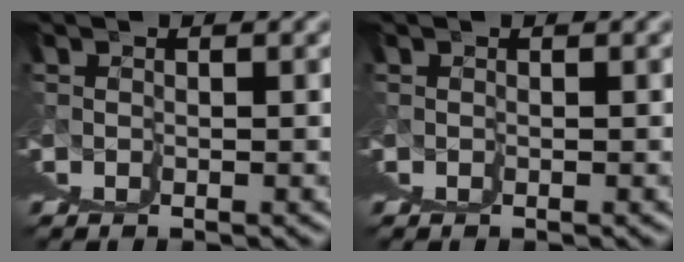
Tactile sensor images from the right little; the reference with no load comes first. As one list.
[{"total": 0.0}]